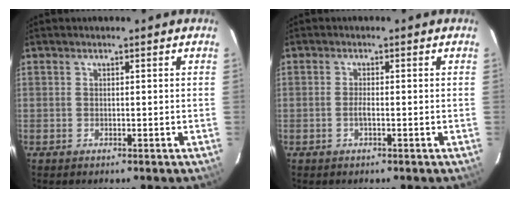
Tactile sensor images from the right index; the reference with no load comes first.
{"total": 1.3, "force": [-0.5, 0.1, 1.2], "torque": [-0.025, 0.001, -0.010]}